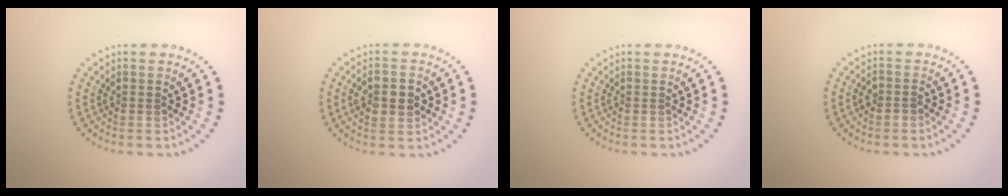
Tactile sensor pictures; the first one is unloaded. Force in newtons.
{"total": 3.6, "press": 3.6, "slide": 0.1}
{"total": 0.0}
{"total": 1.2, "press": 1.1, "slide": 0.5}